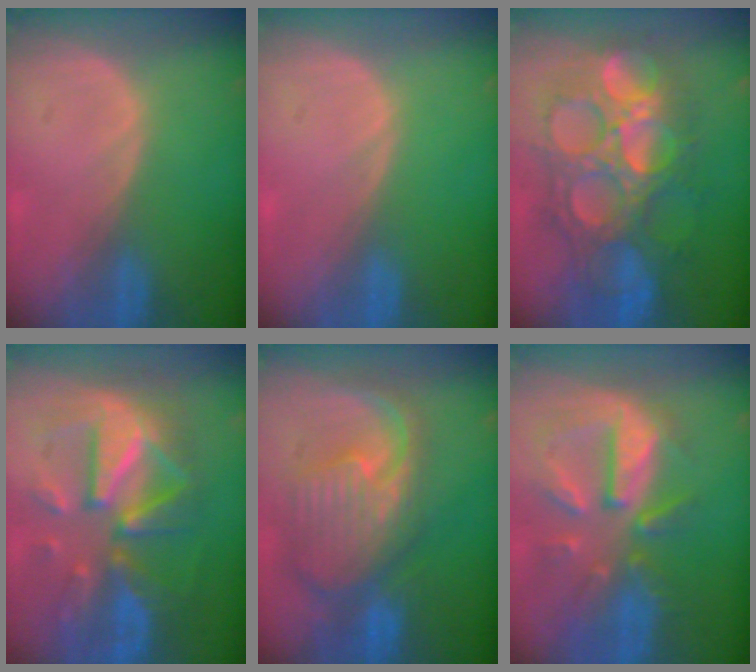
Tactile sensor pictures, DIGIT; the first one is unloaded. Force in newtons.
{"total": 0.0}
{"total": 13.6, "press": 13.5, "slide": 1.5}
{"total": 12.3, "press": 12.3, "slide": 1.1}
{"total": 11.6, "press": 10.1, "slide": 5.8}
{"total": 10.6, "press": 9.4, "slide": 4.9}